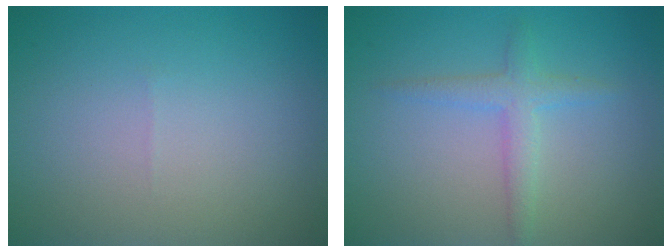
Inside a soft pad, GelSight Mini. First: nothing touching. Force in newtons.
{"total": 2.2, "press": 2.2, "slide": 0.0}